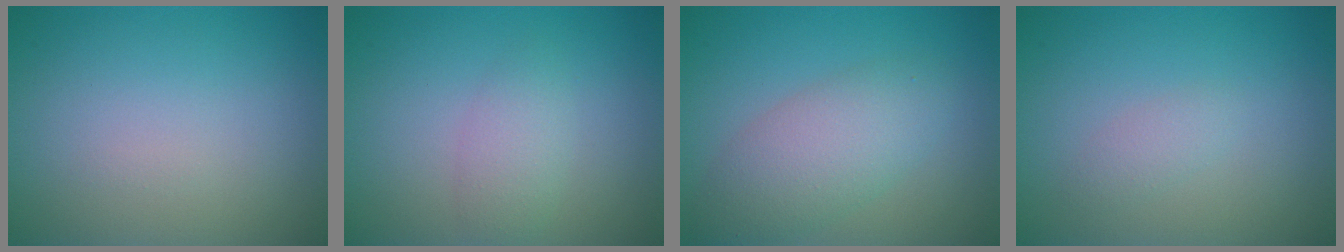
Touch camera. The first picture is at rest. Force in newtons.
{"total": 2.1, "press": 2.1, "slide": 0.1}
{"total": 4.6, "press": 4.6, "slide": 0.2}
{"total": 1.1, "press": 1.1, "slide": 0.0}